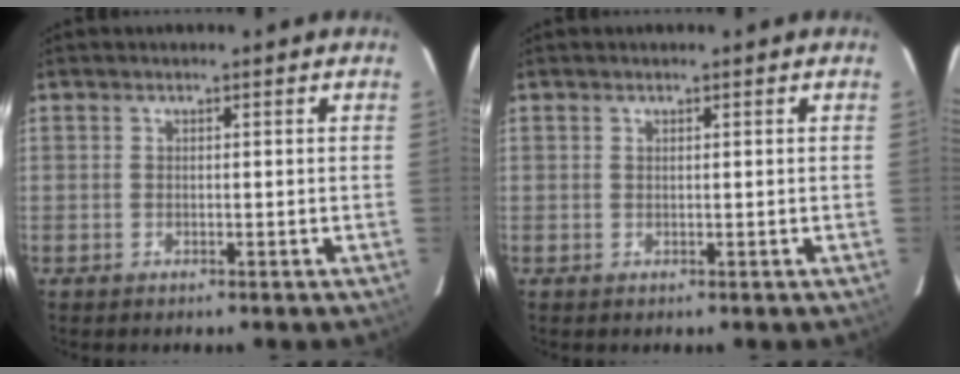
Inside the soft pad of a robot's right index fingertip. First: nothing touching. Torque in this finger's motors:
{"motor_torque": [0.01, -0.05, -0.04, 0.01]}